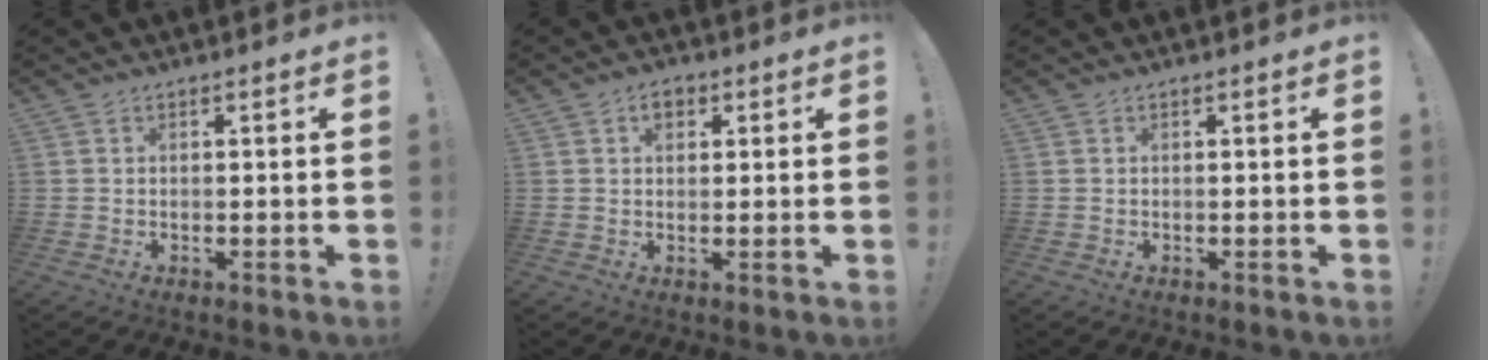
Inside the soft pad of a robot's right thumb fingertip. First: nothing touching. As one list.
[{"total": 3.5, "force": [1.5, 2.5, 2.0], "torque": [-0.027, 0.003, 0.025]}, {"total": 0.0}]